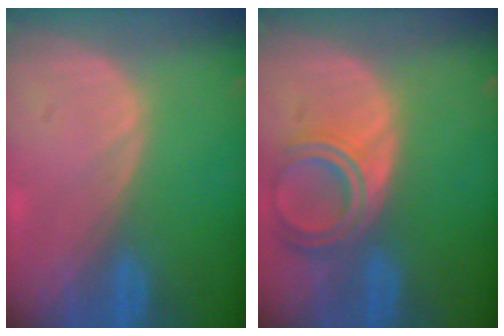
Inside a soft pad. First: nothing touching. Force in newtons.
{"total": 6.6, "press": 5.9, "slide": 2.9}